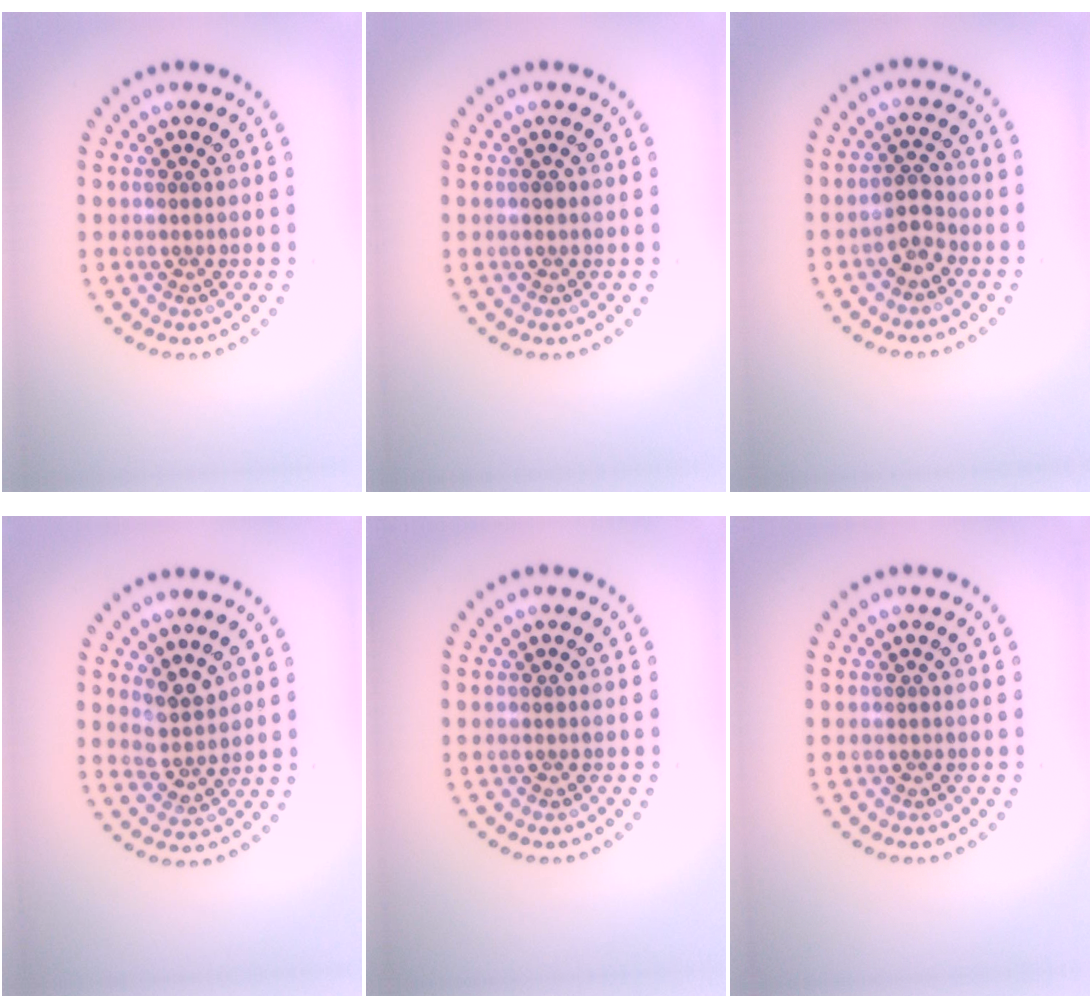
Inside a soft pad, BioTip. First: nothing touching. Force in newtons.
{"total": 0.6, "press": 0.6, "slide": 0.1}
{"total": 1.9, "press": 1.7, "slide": 0.8}
{"total": 2.5, "press": 1.9, "slide": 1.6}
{"total": 0.0}
{"total": 0.0}